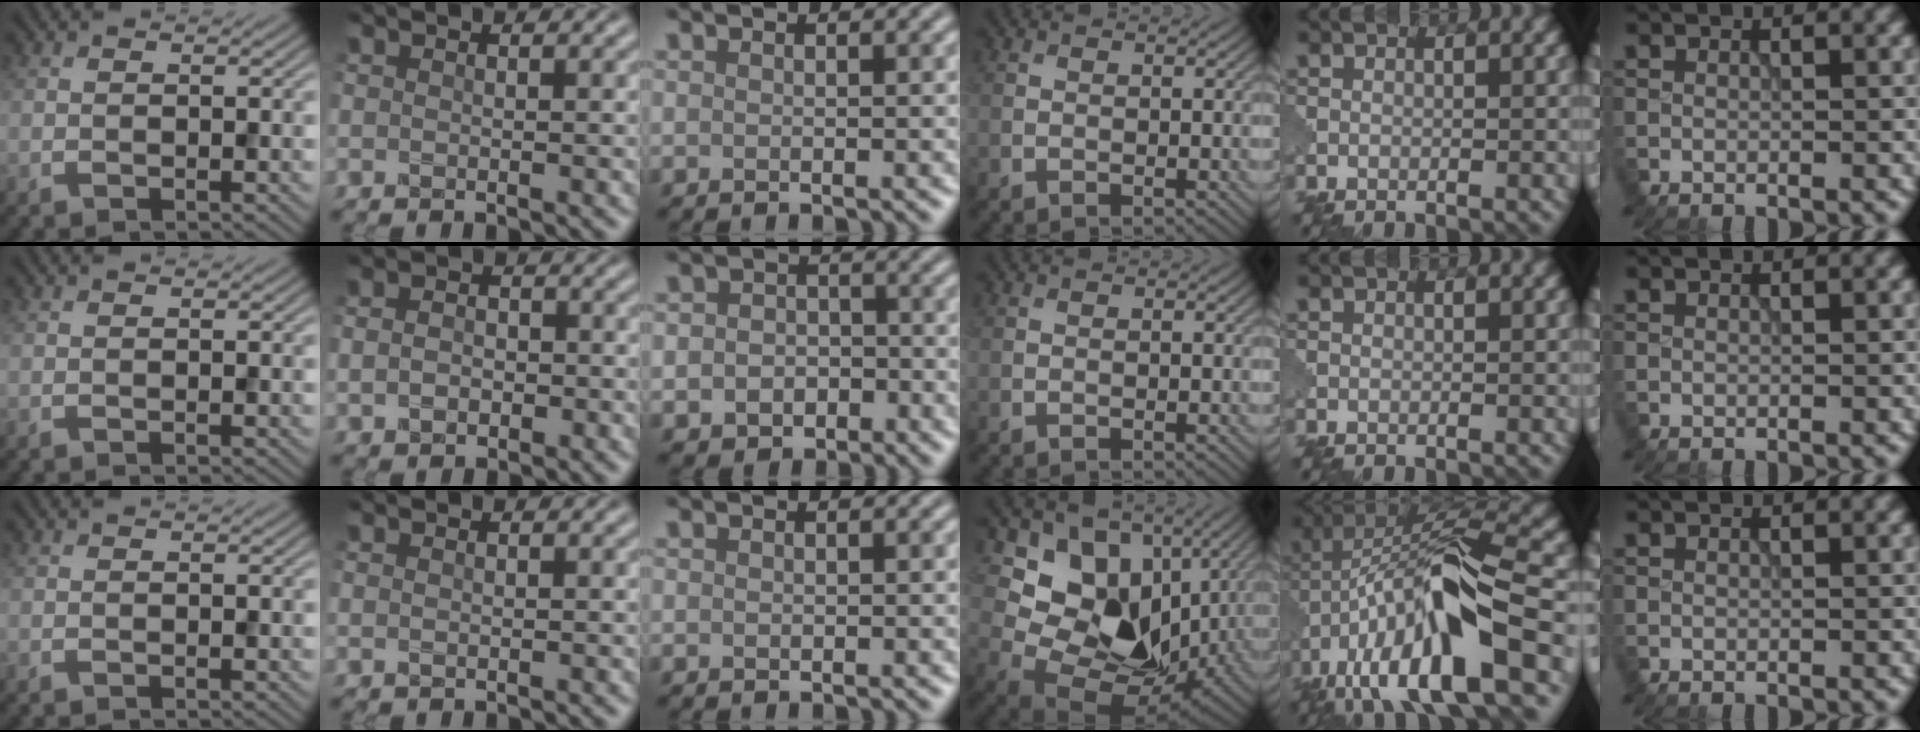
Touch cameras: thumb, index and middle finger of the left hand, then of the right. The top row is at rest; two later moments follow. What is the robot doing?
{"motion": "extract", "object": "pin"}